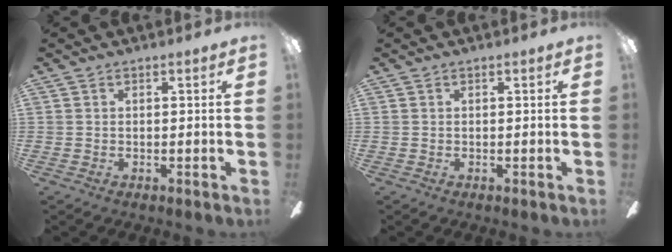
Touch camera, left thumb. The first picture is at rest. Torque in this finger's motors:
{"motor_torque": [-0.01, 0.01, -0.03, 0.09, 0.00]}